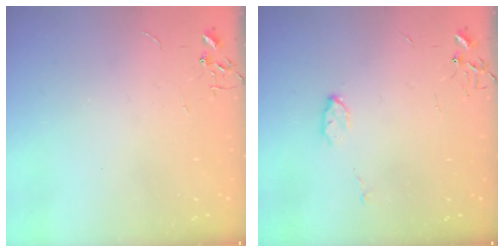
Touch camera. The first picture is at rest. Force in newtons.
{"total": 4.6, "press": 4.5, "slide": 0.8}